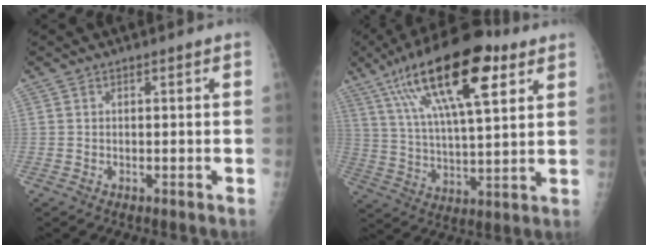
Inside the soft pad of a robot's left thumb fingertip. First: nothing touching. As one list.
[{"total": 21.6, "force": [10.7, 7.1, 17.4], "torque": [-0.288, -0.014, 0.180]}]